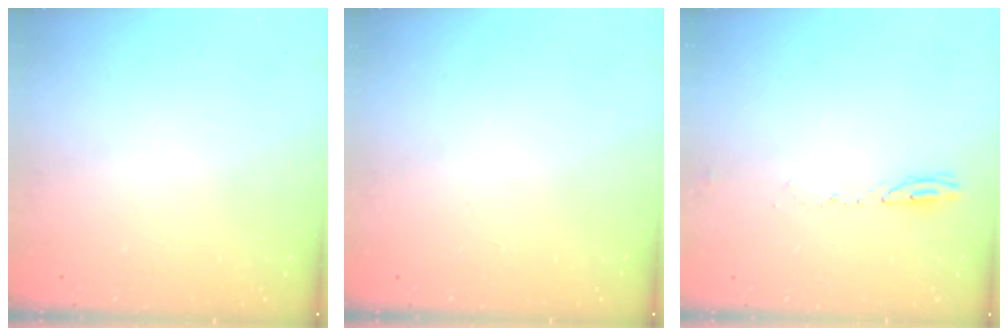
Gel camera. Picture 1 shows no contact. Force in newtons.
{"total": 0.0}
{"total": 3.7, "press": 3.6, "slide": 1.1}